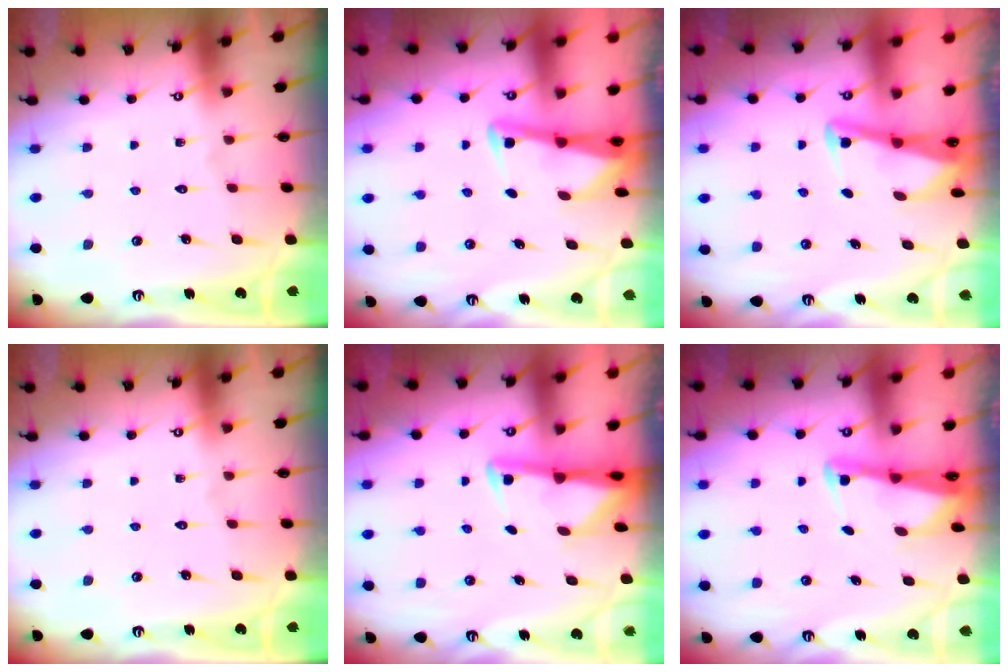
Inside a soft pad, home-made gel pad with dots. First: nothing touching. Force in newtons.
{"total": 2.9, "press": 2.8, "slide": 0.4}
{"total": 2.9, "press": 2.8, "slide": 0.4}
{"total": 0.0}
{"total": 2.8, "press": 2.7, "slide": 0.7}
{"total": 2.4, "press": 2.4, "slide": 0.3}